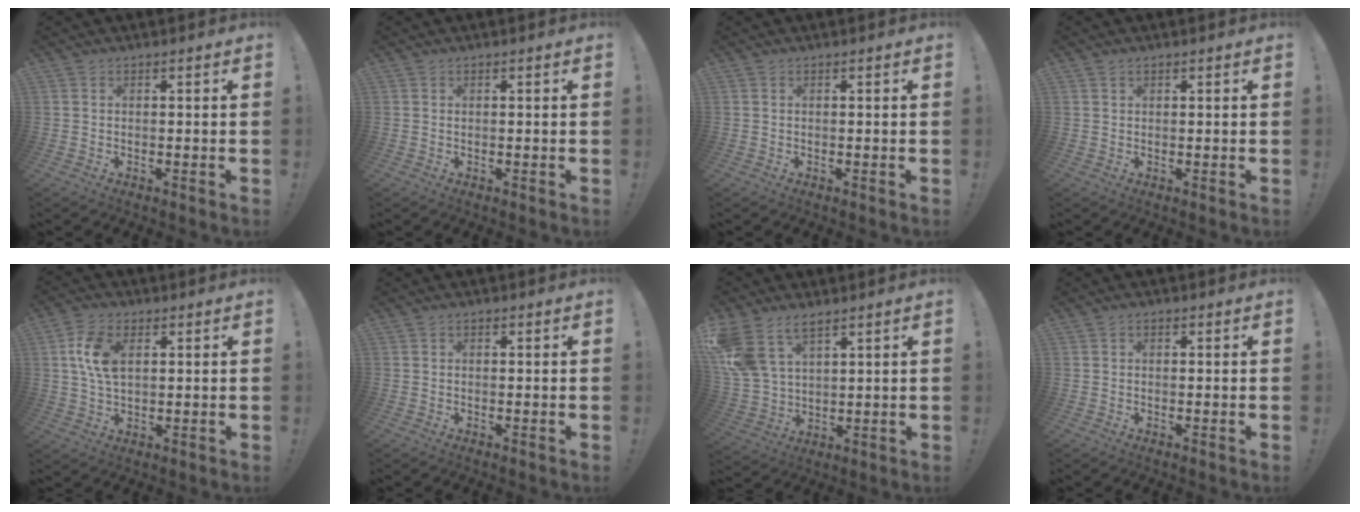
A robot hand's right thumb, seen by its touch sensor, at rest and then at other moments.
{"total": 0.0}
{"total": 0.0}
{"total": 1.0, "force": [0.7, 0.6, 0.3], "torque": [-0.004, 0.000, 0.012]}
{"total": 9.6, "force": [2.6, 5.7, 7.3], "torque": [-0.149, 0.003, 0.048]}
{"total": 0.5, "force": [0.1, 0.5, 0.2], "torque": [0.002, -0.001, 0.000]}
{"total": 11.5, "force": [7.6, 6.2, 6.0], "torque": [-0.138, -0.035, 0.151]}
{"total": 0.8, "force": [0.0, 0.7, 0.4], "torque": [-0.003, 0.000, -0.001]}